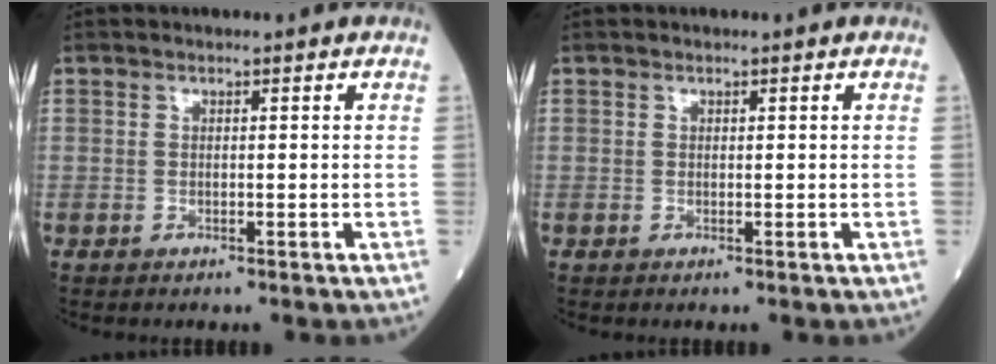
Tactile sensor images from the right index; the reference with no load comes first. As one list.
[{"total": 0.0}]